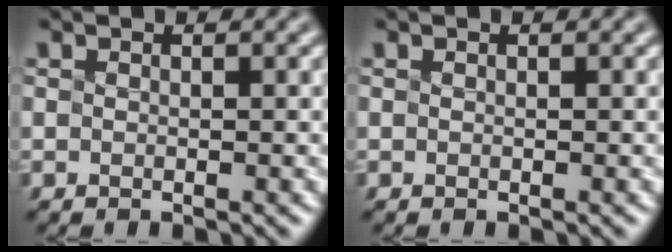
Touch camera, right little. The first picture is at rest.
{"total": 0.0}